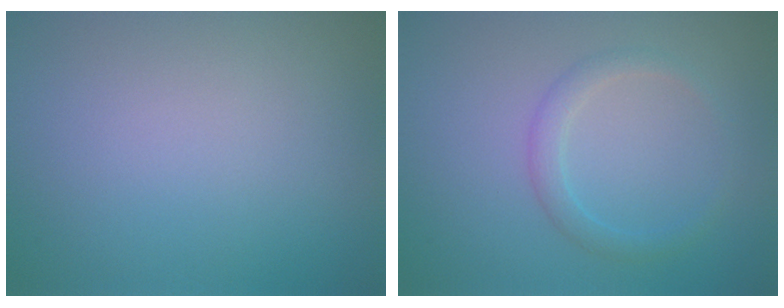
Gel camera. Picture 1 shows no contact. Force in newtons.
{"total": 1.8, "press": 1.7, "slide": 0.1}